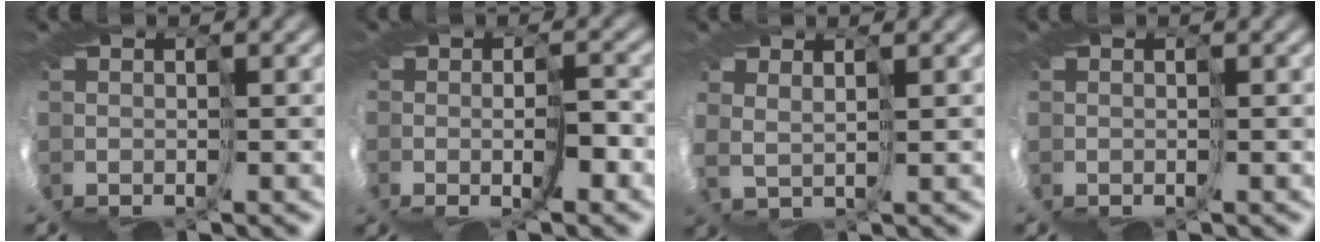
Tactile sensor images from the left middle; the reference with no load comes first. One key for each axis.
{"total": 2.1, "fx": -0.3, "fy": -1.0, "fz": 1.8, "tx": -0.039, "ty": -0.012, "tz": -0.009}
{"total": 2.4, "fx": 2.4, "fy": -0.3, "fz": -0.2, "tx": -0.009, "ty": 0.007, "tz": 0.053}
{"total": 0.0}